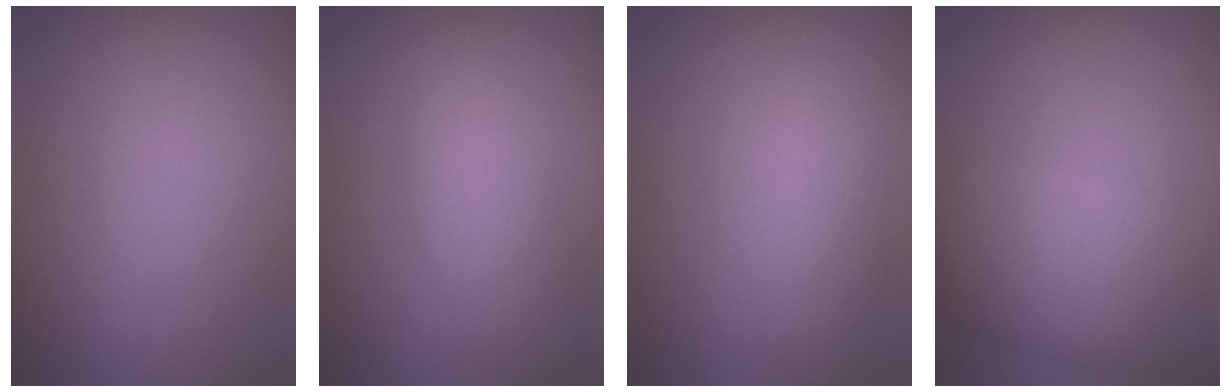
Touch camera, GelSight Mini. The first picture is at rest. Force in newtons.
{"total": 4.1, "press": 4.1, "slide": 0.3}
{"total": 3.1, "press": 3.1, "slide": 0.0}
{"total": 6.8, "press": 6.8, "slide": 0.3}